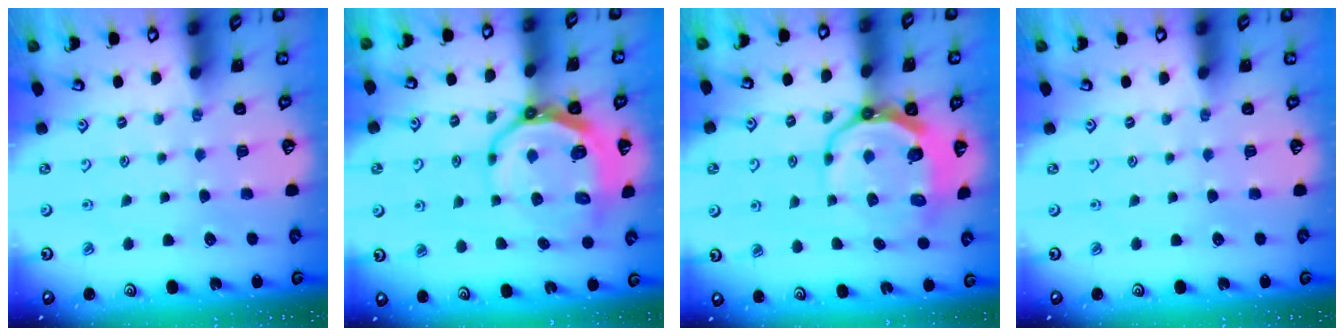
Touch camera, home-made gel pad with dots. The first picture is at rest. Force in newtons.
{"total": 11.4, "press": 10.8, "slide": 3.7}
{"total": 10.8, "press": 10.0, "slide": 4.1}
{"total": 0.0}